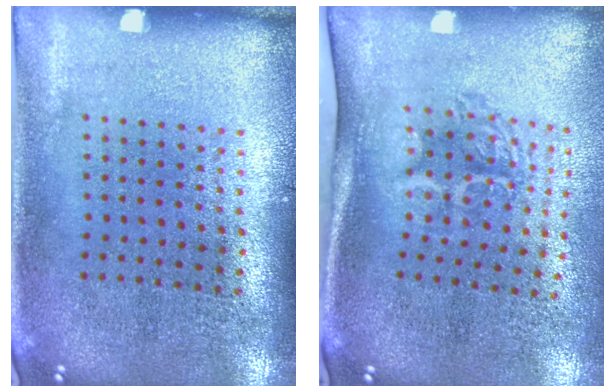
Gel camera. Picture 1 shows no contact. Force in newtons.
{"total": 1.8, "press": 1.3, "slide": 1.3}